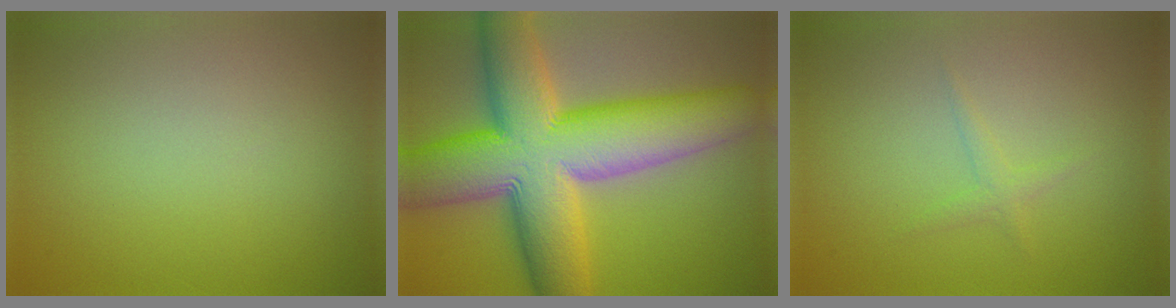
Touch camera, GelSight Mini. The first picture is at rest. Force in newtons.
{"total": 15.9, "press": 15.9, "slide": 0.6}
{"total": 1.0, "press": 1.0, "slide": 0.1}